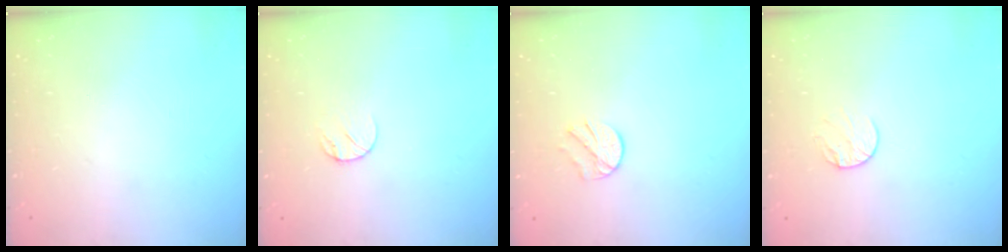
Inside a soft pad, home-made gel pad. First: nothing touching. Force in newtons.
{"total": 5.9, "press": 5.9, "slide": 0.6}
{"total": 6.4, "press": 6.3, "slide": 0.6}
{"total": 5.6, "press": 5.6, "slide": 0.5}